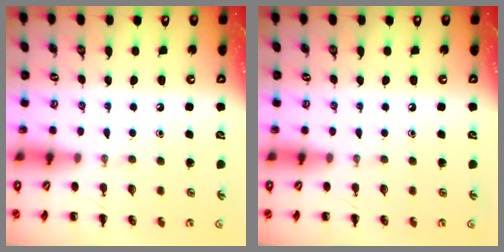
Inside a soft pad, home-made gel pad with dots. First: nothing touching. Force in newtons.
{"total": 0.0}